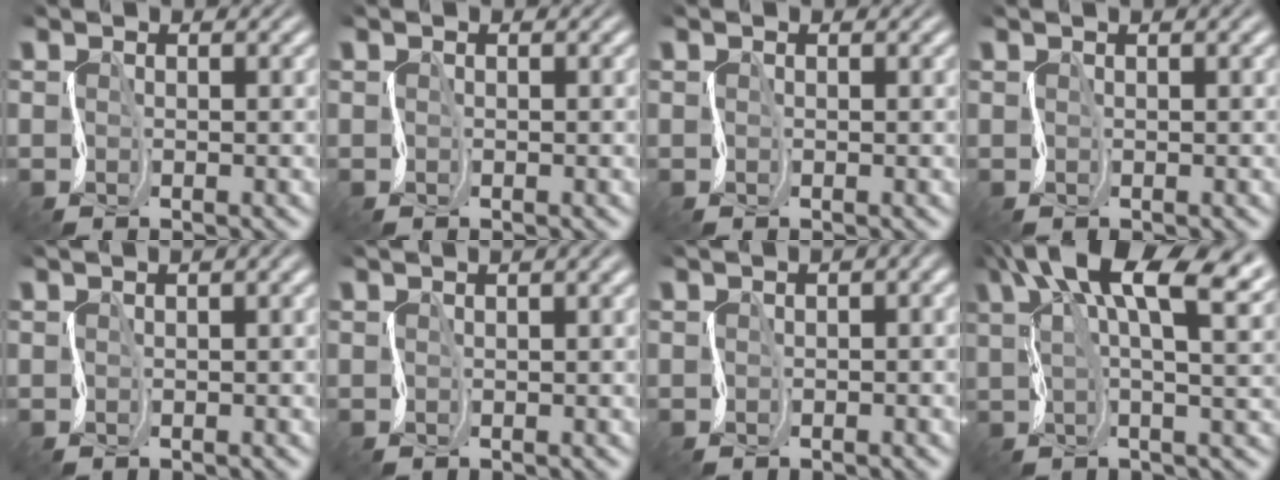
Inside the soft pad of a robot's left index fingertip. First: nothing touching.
{"total": 0.0}
{"total": 0.0}
{"total": 2.5, "force": [1.4, 0.9, 1.9], "torque": [-0.032, 0.014, 0.013]}
{"total": 3.9, "force": [1.5, 1.8, 3.1], "torque": [-0.051, 0.020, 0.018]}
{"total": 4.8, "force": [2.2, 2.2, 3.7], "torque": [-0.053, 0.026, 0.021]}
{"total": 4.1, "force": [1.1, 2.2, 3.3], "torque": [-0.050, 0.015, 0.009]}
{"total": 12.4, "force": [6.8, 4.0, 9.6], "torque": [-0.162, 0.030, 0.100]}